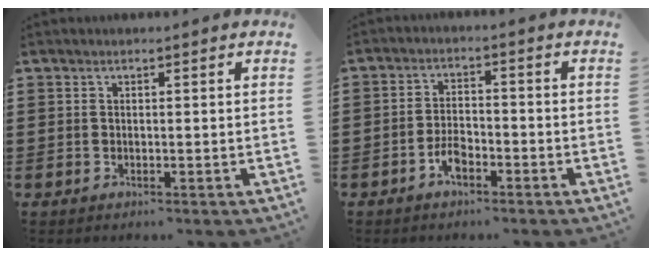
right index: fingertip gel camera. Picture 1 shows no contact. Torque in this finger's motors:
{"motor_torque": [1.30, 0.47, 0.36, 0.03]}